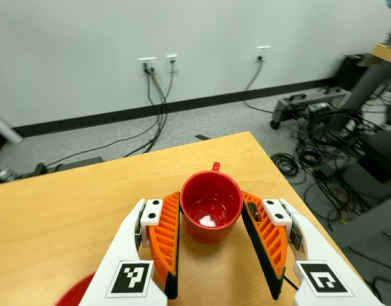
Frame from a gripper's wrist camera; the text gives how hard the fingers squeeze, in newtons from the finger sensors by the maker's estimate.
{"total": 4.0, "left": 2.3, "right": 5.7}